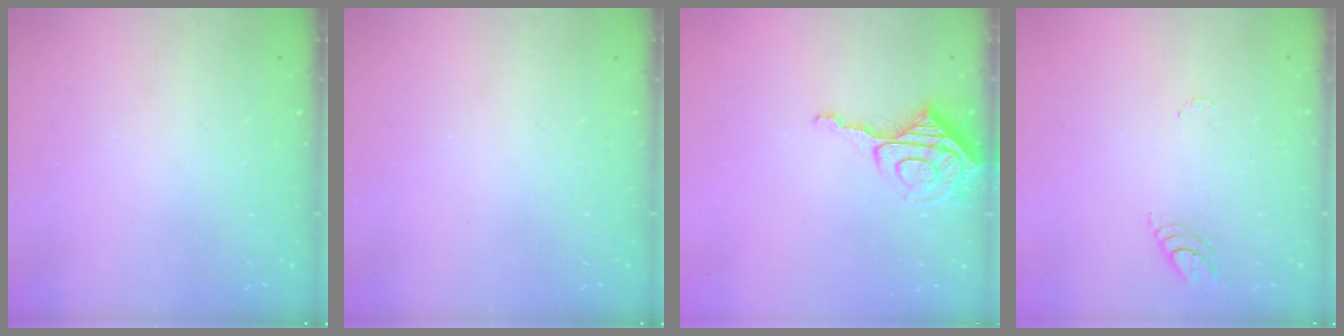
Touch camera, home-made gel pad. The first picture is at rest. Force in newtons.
{"total": 0.0}
{"total": 9.2, "press": 9.2, "slide": 1.0}
{"total": 3.7, "press": 3.6, "slide": 0.4}